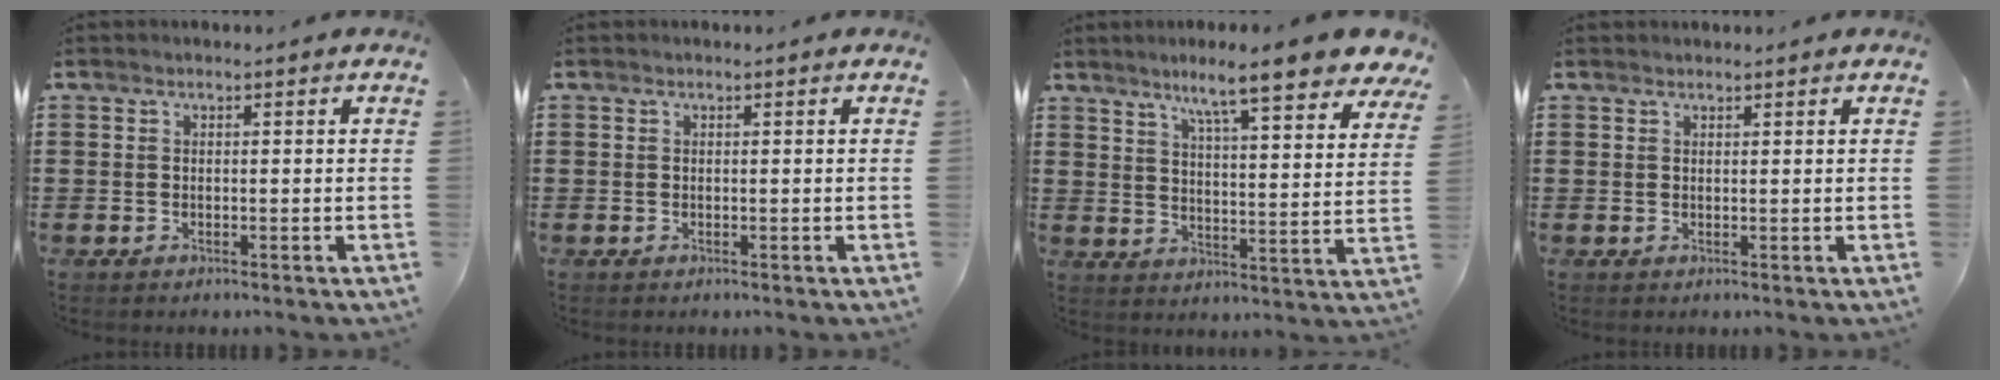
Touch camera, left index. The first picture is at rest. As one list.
[{"total": 0.0}, {"total": 9.2, "force": [7.3, 0.0, 5.6], "torque": [-0.108, -0.038, 0.116]}, {"total": 0.6, "force": [0.5, 0.2, 0.0], "torque": [-0.001, 0.001, 0.011]}]